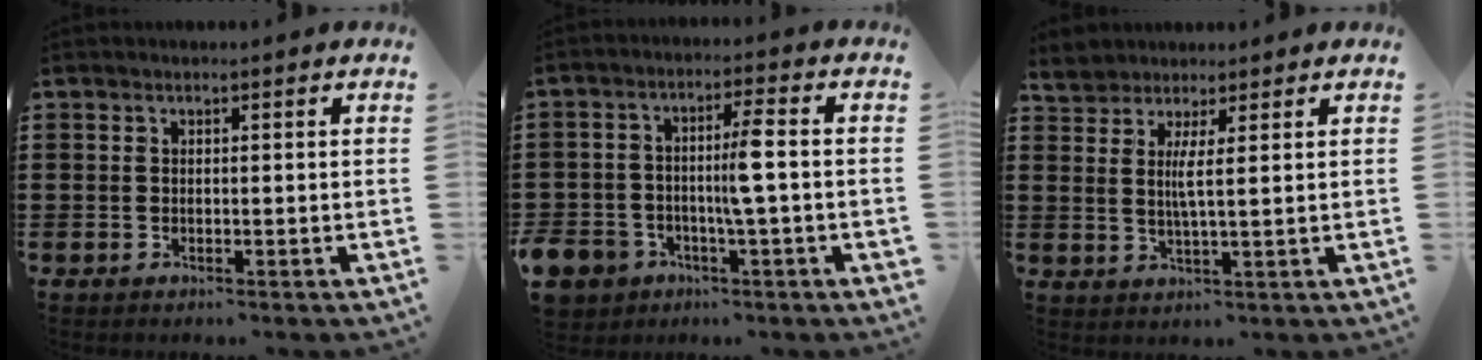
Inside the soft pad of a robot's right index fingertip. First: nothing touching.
{"total": 6.9, "force": [-2.0, 3.1, 5.8], "torque": [-0.136, -0.003, -0.046]}
{"total": 3.4, "force": [2.3, 0.4, 2.5], "torque": [-0.058, 0.003, 0.042]}